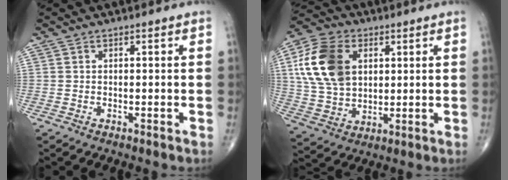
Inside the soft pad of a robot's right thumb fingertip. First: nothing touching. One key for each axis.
{"total": 15.8, "fx": 4.1, "fy": 10.9, "fz": 10.7, "tx": -0.197, "ty": -0.001, "tz": 0.077}